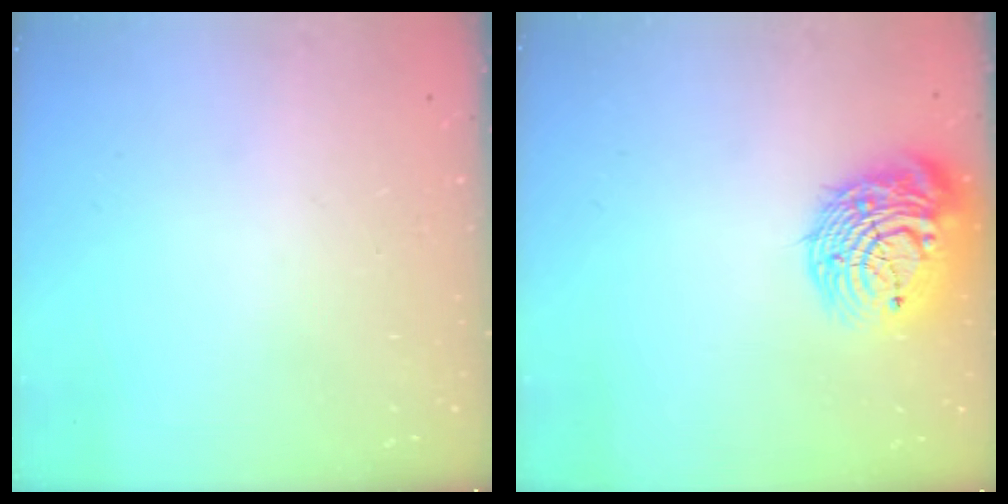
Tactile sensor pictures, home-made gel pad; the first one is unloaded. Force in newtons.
{"total": 16.1, "press": 15.9, "slide": 2.6}